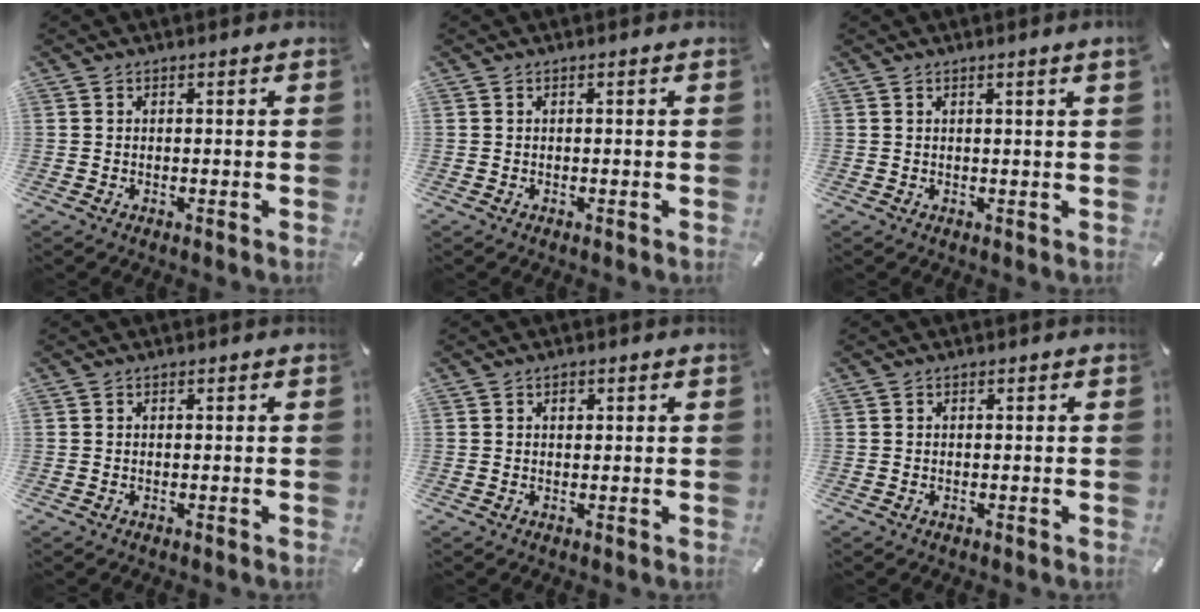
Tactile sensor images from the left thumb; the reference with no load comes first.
{"total": 0.0}
{"total": 1.2, "force": [0.7, -0.2, 1.0], "torque": [-0.017, -0.003, 0.012]}
{"total": 0.0}
{"total": 1.0, "force": [0.4, 0.8, 0.5], "torque": [0.005, -0.004, 0.004]}
{"total": 0.0}